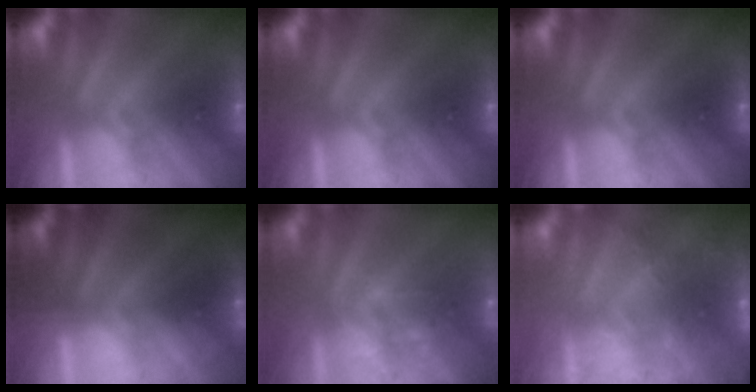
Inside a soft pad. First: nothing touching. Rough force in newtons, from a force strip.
{"total": 0.0}
{"total": 0.0}
{"total": 1.5}
{"total": 1.6}
{"total": 9.1}